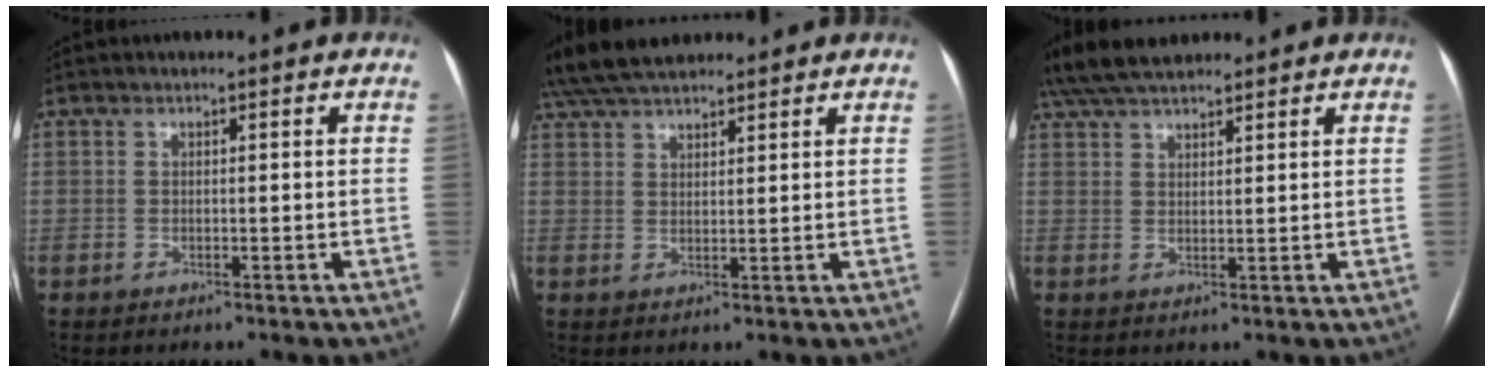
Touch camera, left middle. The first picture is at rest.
{"total": 11.0, "force": [9.4, 3.1, 4.7], "torque": [-0.085, 0.046, 0.166]}
{"total": 9.7, "force": [8.2, 2.6, 4.4], "torque": [-0.077, 0.040, 0.147]}